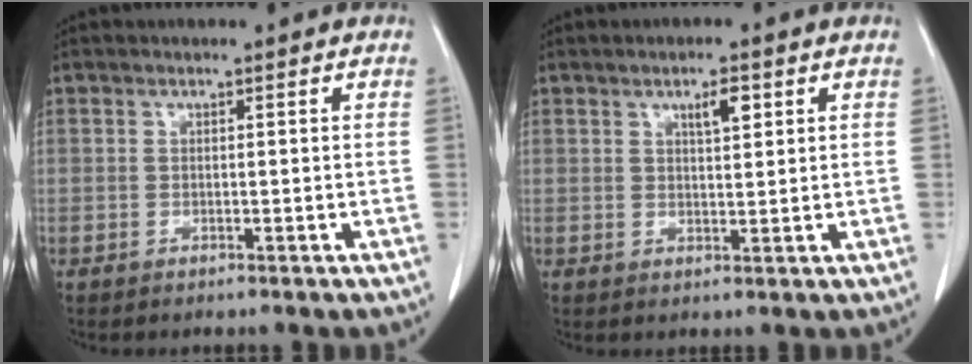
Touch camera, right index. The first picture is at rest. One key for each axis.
{"total": 3.1, "fx": 1.6, "fy": 0.8, "fz": 2.6, "tx": -0.043, "ty": -0.001, "tz": 0.026}